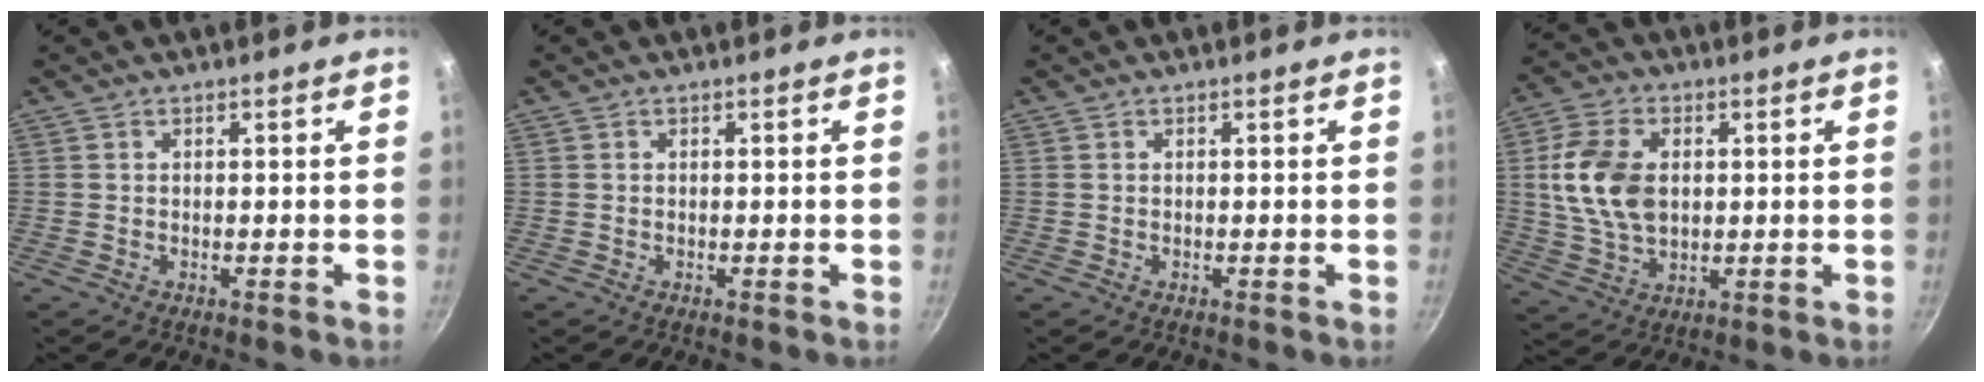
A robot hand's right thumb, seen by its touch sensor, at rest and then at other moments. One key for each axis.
{"total": 0.0}
{"total": 0.0}
{"total": 12.5, "fx": 1.5, "fy": 8.3, "fz": 9.2, "tx": -0.163, "ty": -0.002, "tz": 0.031}